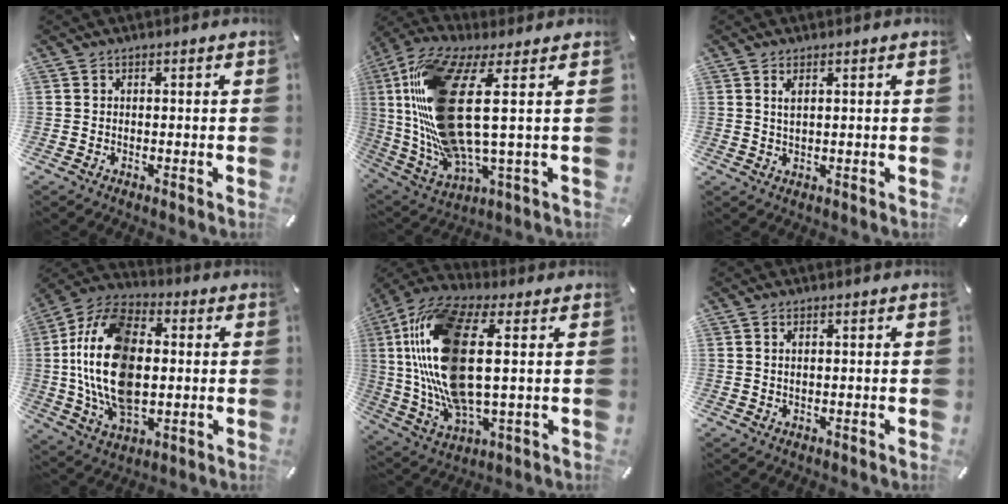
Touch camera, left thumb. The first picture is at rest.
{"total": 23.0, "force": [4.1, 7.6, 21.3], "torque": [-0.456, -0.026, 0.068]}
{"total": 2.0, "force": [0.9, 0.5, 1.7], "torque": [-0.037, 0.001, 0.015]}
{"total": 20.9, "force": [0.5, 13.4, 16.0], "torque": [-0.351, 0.002, 0.004]}
{"total": 20.4, "force": [4.0, 8.7, 18.1], "torque": [-0.405, -0.013, 0.065]}
{"total": 1.0, "force": [0.3, 0.3, 0.9], "torque": [-0.019, 0.000, 0.005]}